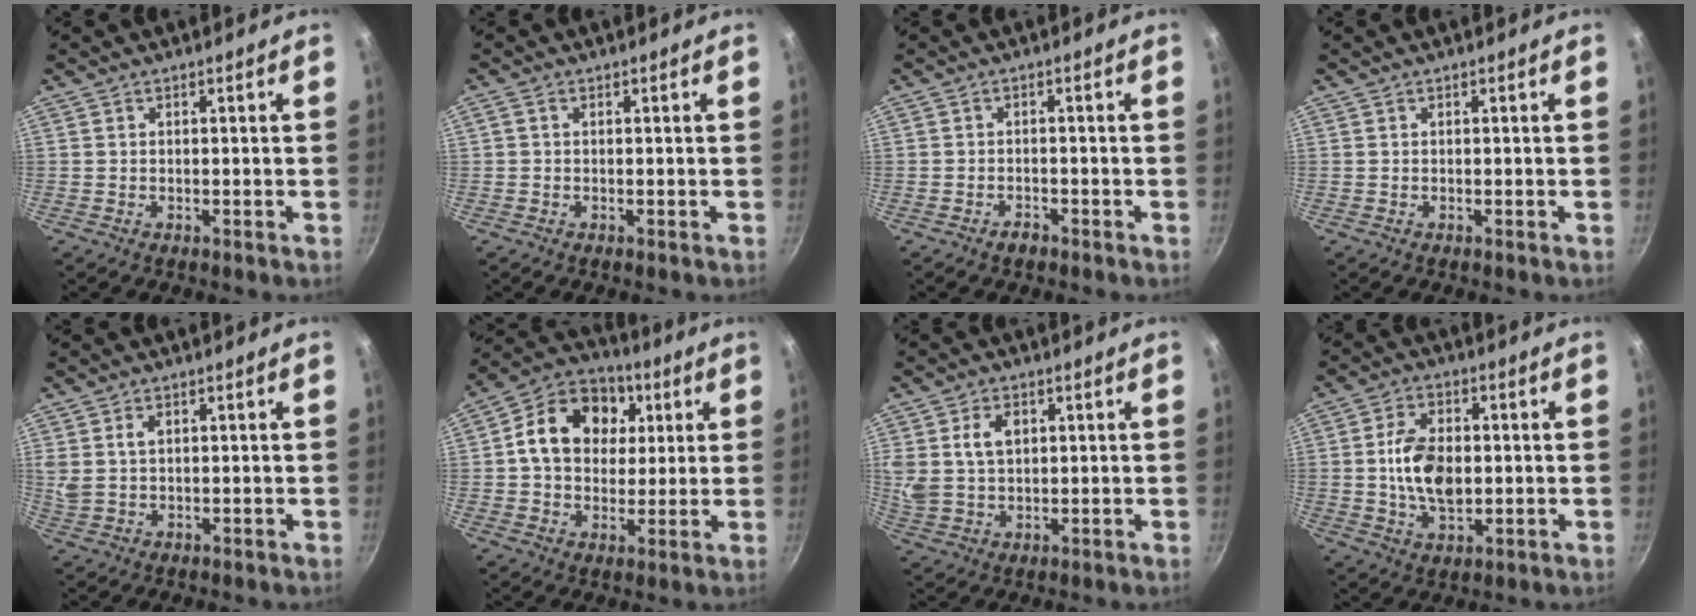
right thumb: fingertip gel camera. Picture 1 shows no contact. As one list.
[{"total": 1.1, "force": [0.2, 0.8, 0.7], "torque": [-0.014, 0.006, 0.002]}, {"total": 2.0, "force": [-1.5, 1.1, 0.9], "torque": [-0.009, 0.017, -0.023]}, {"total": 0.0}, {"total": 4.4, "force": [1.5, 2.9, 3.0], "torque": [-0.051, -0.004, 0.032]}, {"total": 16.6, "force": [3.8, 12.7, 9.9], "torque": [-0.146, 0.015, 0.048]}, {"total": 8.6, "force": [2.5, 6.0, 5.6], "torque": [-0.096, -0.007, 0.051]}, {"total": 10.7, "force": [0.2, 6.6, 8.5], "torque": [-0.139, 0.001, 0.002]}]